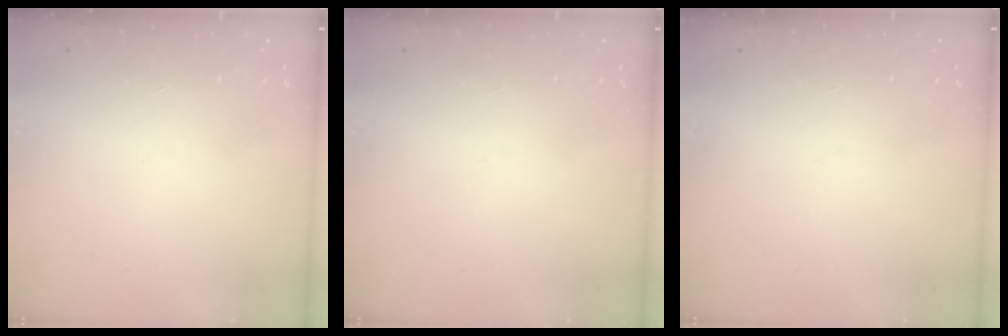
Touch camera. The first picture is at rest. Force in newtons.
{"total": 0.0}
{"total": 0.0}